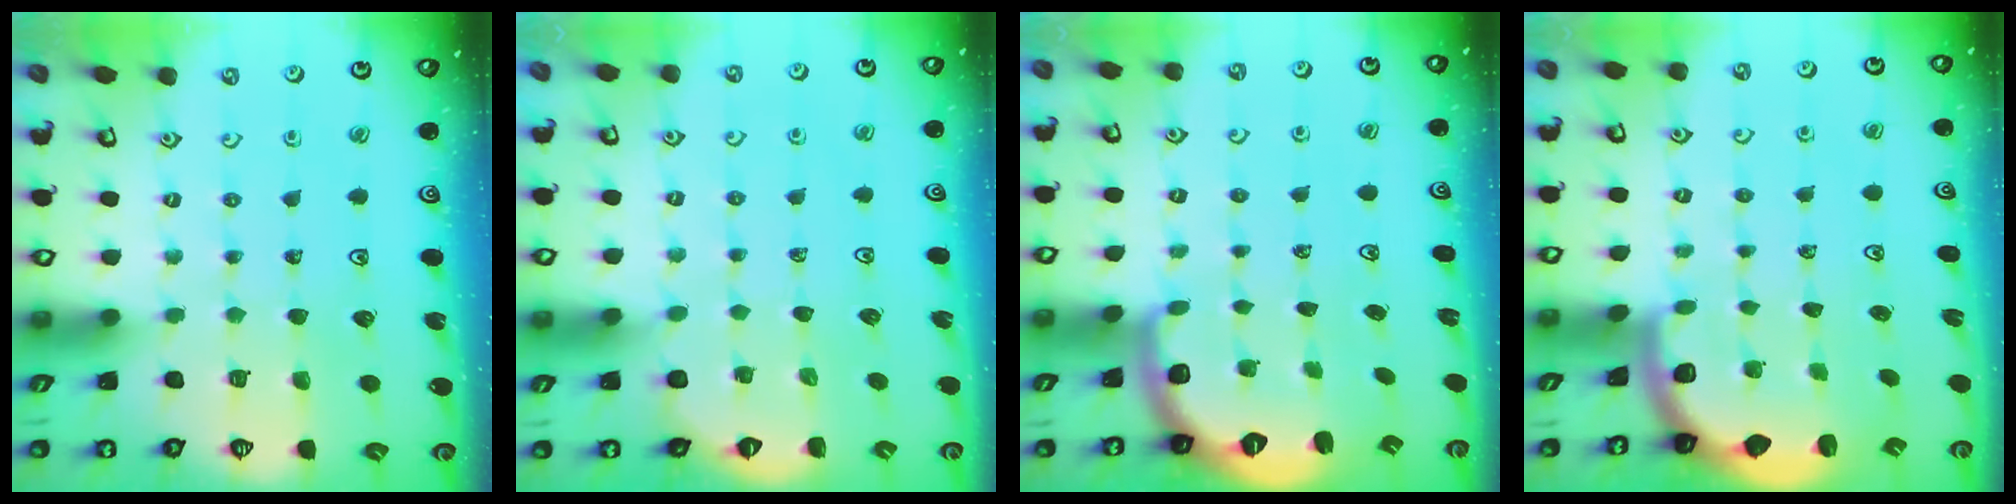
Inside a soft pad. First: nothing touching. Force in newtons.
{"total": 2.8, "press": 2.2, "slide": 1.8}
{"total": 2.5, "press": 2.0, "slide": 1.6}
{"total": 2.0, "press": 2.0, "slide": 0.5}